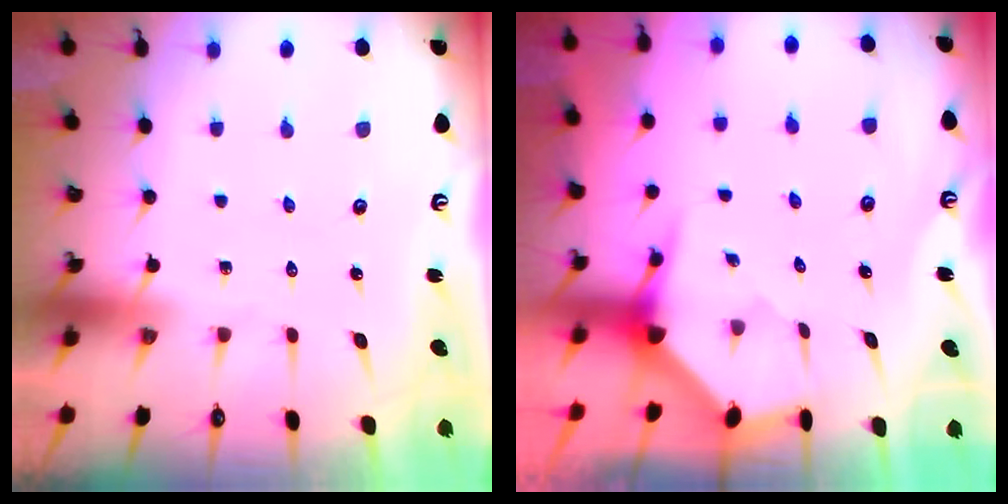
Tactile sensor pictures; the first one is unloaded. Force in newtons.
{"total": 4.0, "press": 3.9, "slide": 0.3}